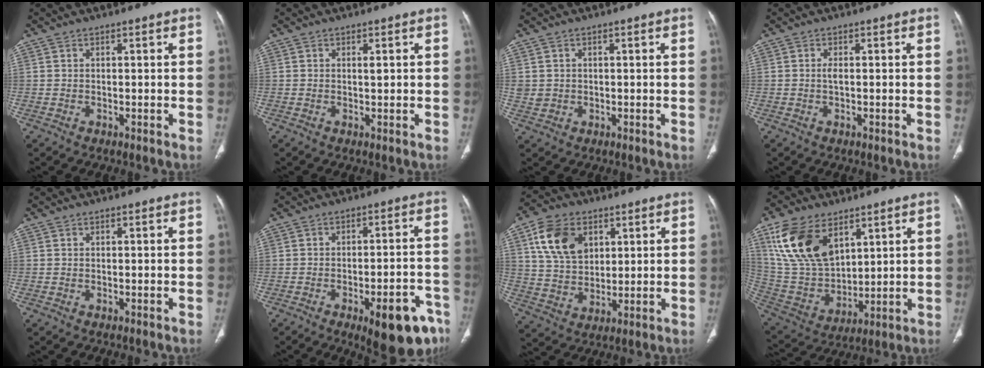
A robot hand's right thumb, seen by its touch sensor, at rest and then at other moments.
{"total": 1.0, "force": [0.2, 0.3, 0.9], "torque": [-0.015, -0.001, 0.002]}
{"total": 2.1, "force": [0.4, 1.9, 0.8], "torque": [-0.009, -0.002, 0.014]}
{"total": 1.1, "force": [-0.1, 0.4, 1.0], "torque": [-0.022, 0.000, -0.004]}
{"total": 0.0}
{"total": 14.1, "force": [-7.6, 5.0, 10.8], "torque": [-0.092, 0.042, -0.091]}
{"total": 12.4, "force": [5.0, 8.7, 7.4], "torque": [-0.110, -0.011, 0.097]}
{"total": 17.9, "force": [8.8, 10.5, 11.6], "torque": [-0.200, -0.031, 0.184]}